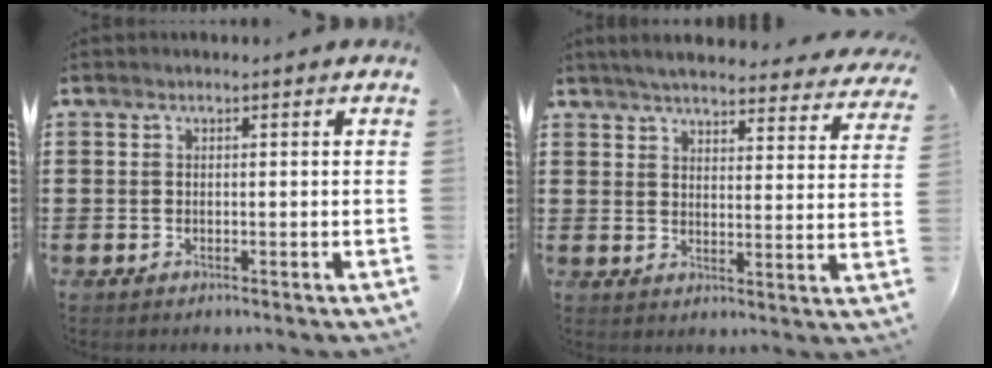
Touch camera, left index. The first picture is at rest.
{"total": 4.9, "force": [4.7, 0.0, 1.6], "torque": [-0.050, -0.024, 0.081]}